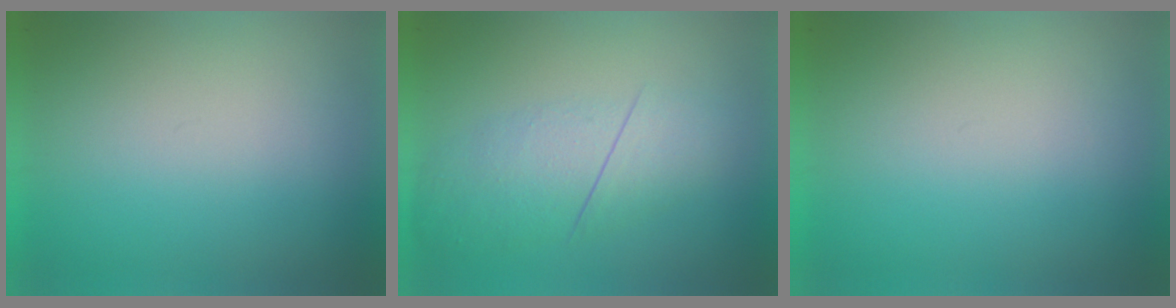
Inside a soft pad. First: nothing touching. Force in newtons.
{"total": 2.8}
{"total": 0.0}